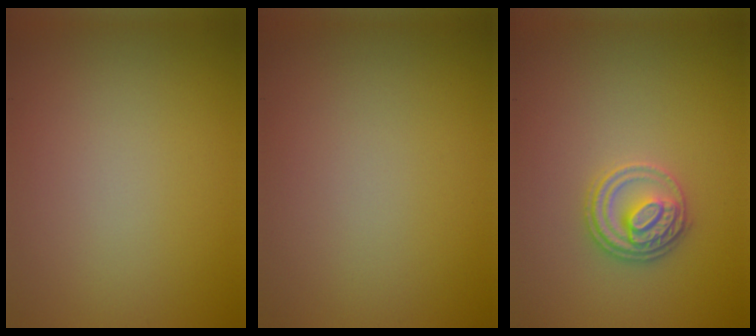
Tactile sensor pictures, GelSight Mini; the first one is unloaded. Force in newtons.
{"total": 0.0}
{"total": 2.8, "press": 2.7, "slide": 0.5}